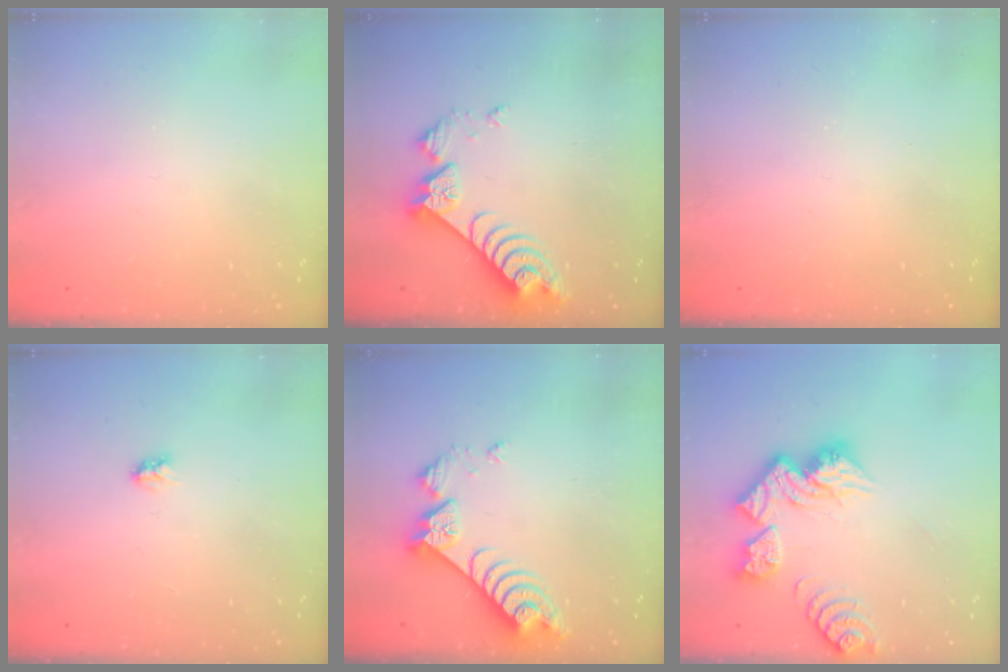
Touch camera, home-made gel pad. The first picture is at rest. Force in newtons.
{"total": 8.0, "press": 8.0, "slide": 0.8}
{"total": 0.0}
{"total": 2.9, "press": 2.9, "slide": 0.3}
{"total": 8.0, "press": 8.0, "slide": 0.8}
{"total": 15.7, "press": 15.6, "slide": 1.7}